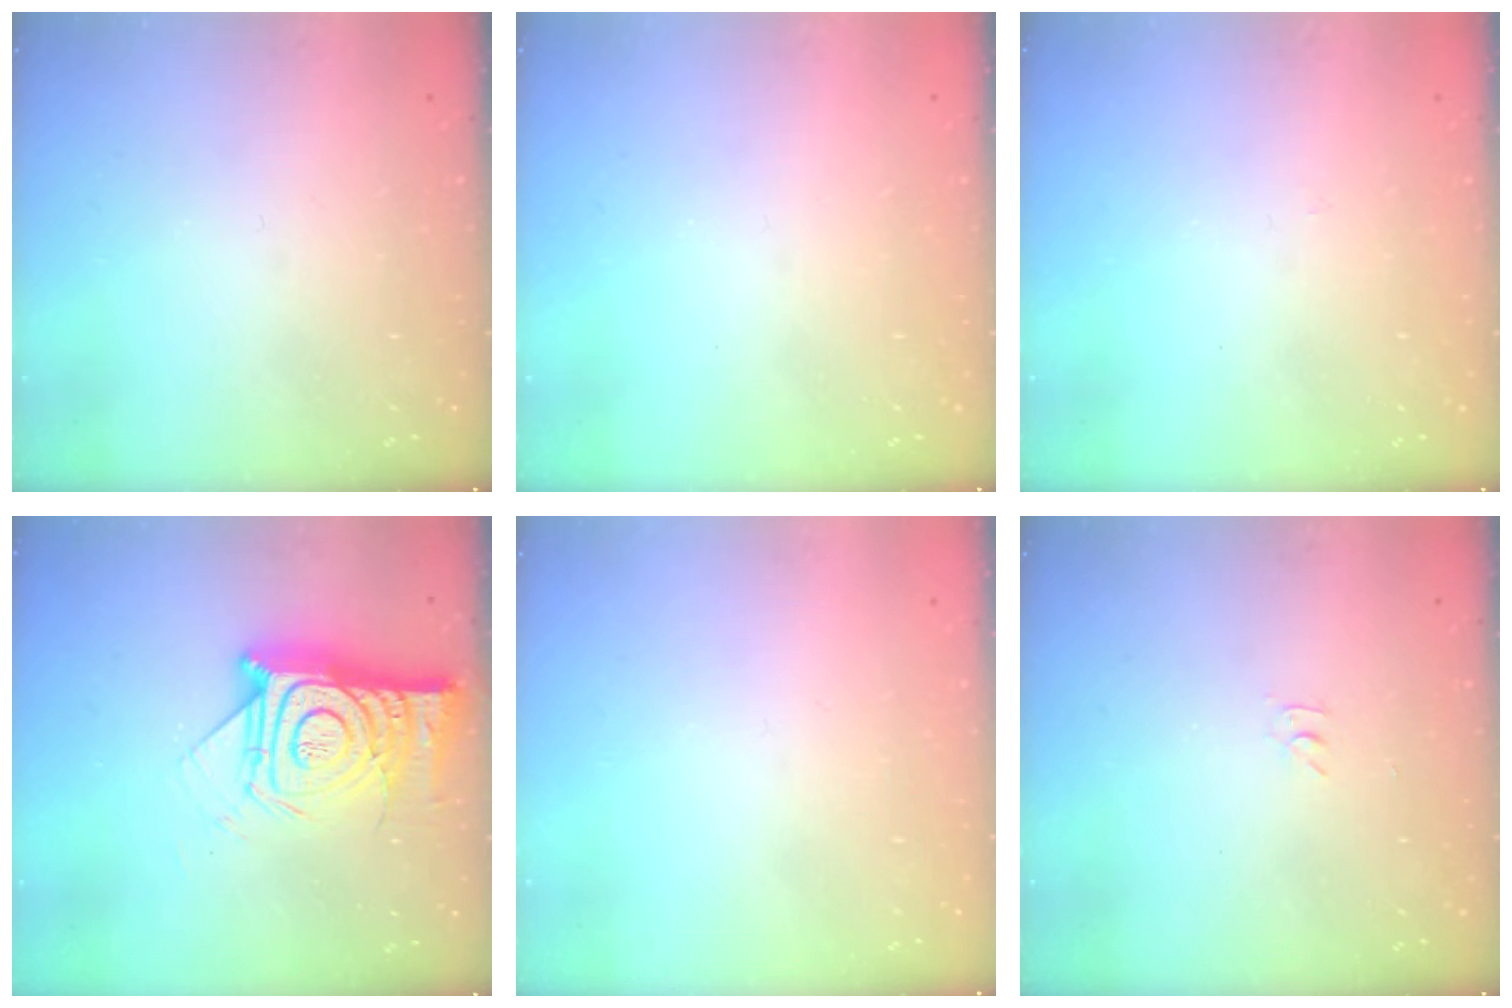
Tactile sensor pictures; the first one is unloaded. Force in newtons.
{"total": 0.0}
{"total": 2.8, "press": 2.8, "slide": 0.4}
{"total": 18.4, "press": 18.4, "slide": 1.5}
{"total": 1.8, "press": 1.8, "slide": 0.1}
{"total": 2.8, "press": 2.8, "slide": 0.4}